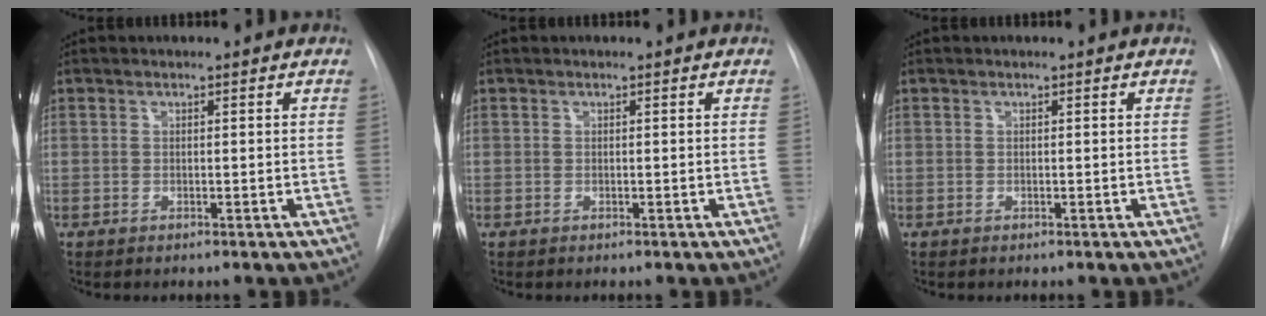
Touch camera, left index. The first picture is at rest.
{"total": 0.0}
{"total": 0.0}